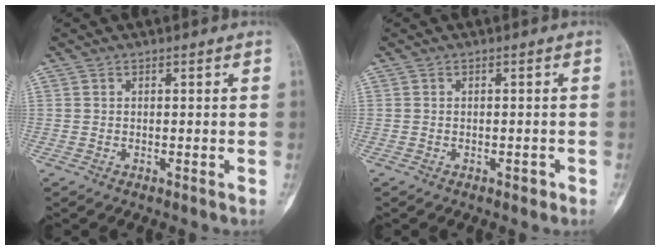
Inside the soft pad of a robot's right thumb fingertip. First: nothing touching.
{"total": 1.0, "force": [-0.6, 0.6, 0.6], "torque": [-0.006, 0.005, -0.008]}